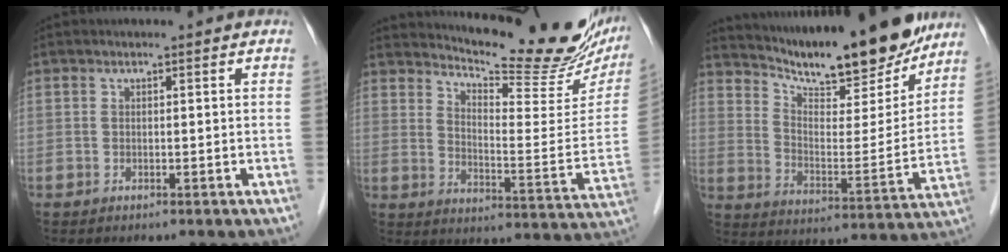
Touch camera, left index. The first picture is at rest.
{"total": 21.3, "force": [19.0, 3.4, 8.9], "torque": [-0.134, -0.070, 0.241]}
{"total": 21.6, "force": [19.1, 3.4, 9.5], "torque": [-0.154, -0.027, 0.277]}